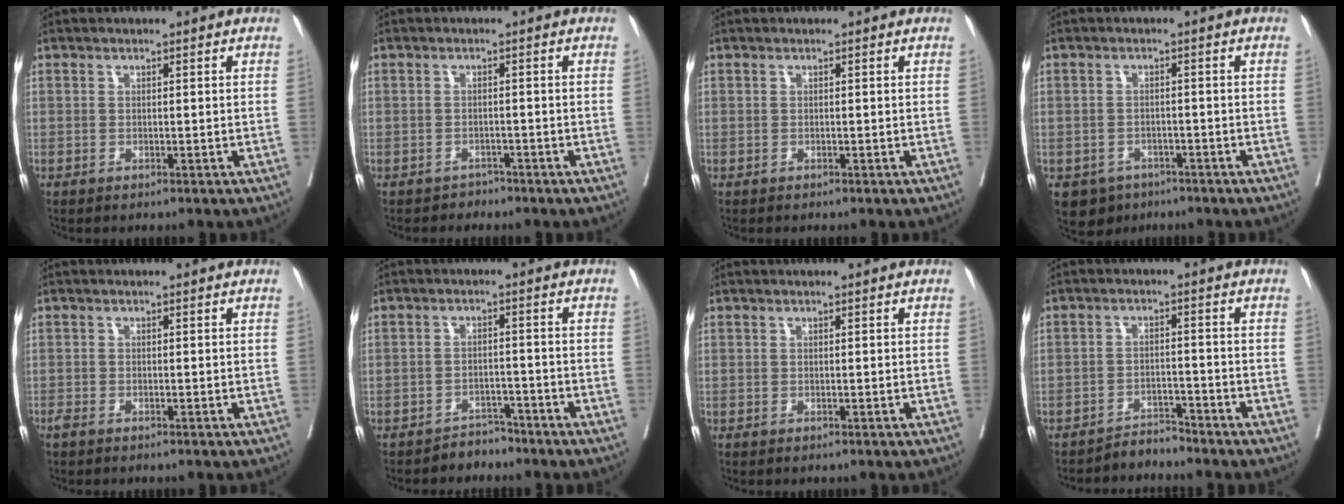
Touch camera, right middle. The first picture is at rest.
{"total": 1.3, "force": [-1.2, 0.6, -0.4], "torque": [0.002, -0.001, -0.021]}
{"total": 0.0}
{"total": 4.4, "force": [-2.9, 3.3, 0.7], "torque": [-0.011, 0.002, -0.040]}
{"total": 0.9, "force": [-0.8, 0.2, 0.5], "torque": [-0.016, -0.004, -0.016]}
{"total": 2.9, "force": [-2.6, 1.1, -0.3], "torque": [0.004, 0.001, -0.040]}
{"total": 0.0}
{"total": 2.9, "force": [-2.9, 0.0, -0.6], "torque": [0.015, -0.008, -0.047]}